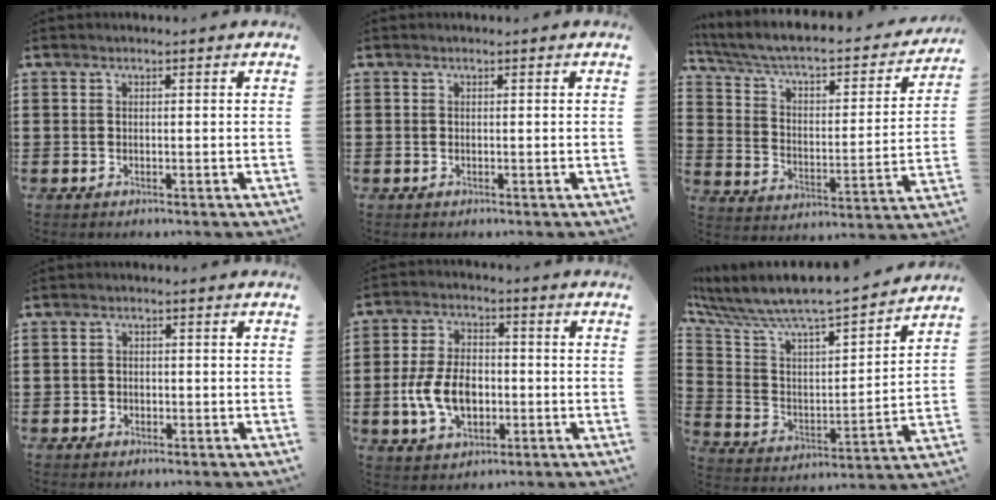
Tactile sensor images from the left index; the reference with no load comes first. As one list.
[{"total": 0.0}, {"total": 4.9, "force": [3.7, 1.5, 2.8], "torque": [-0.073, -0.034, 0.054]}, {"total": 1.2, "force": [-0.5, 1.0, 0.1], "torque": [-0.007, 0.003, -0.014]}, {"total": 8.8, "force": [-1.7, 5.4, 6.7], "torque": [-0.145, 0.003, -0.038]}, {"total": 6.8, "force": [6.3, 0.8, 2.4], "torque": [-0.084, -0.066, 0.097]}]